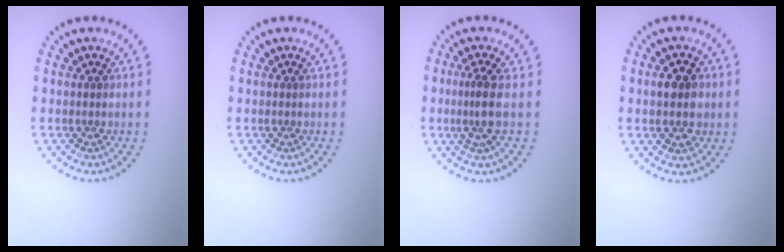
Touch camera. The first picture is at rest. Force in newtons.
{"total": 0.0}
{"total": 2.6, "press": 2.0, "slide": 1.6}
{"total": 3.8, "press": 3.8, "slide": 0.4}